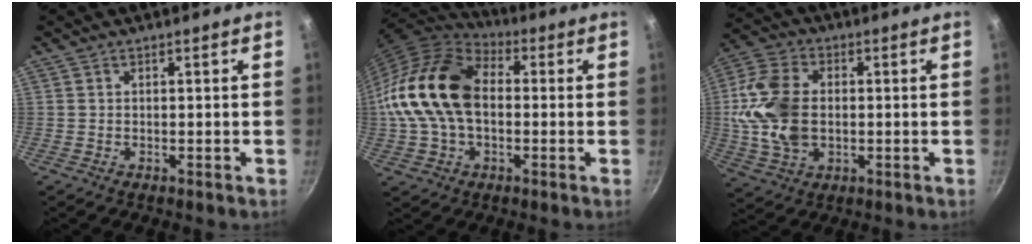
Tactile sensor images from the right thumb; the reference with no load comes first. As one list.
[{"total": 18.9, "force": [0.3, 12.7, 14.0], "torque": [-0.258, 0.036, -0.008]}, {"total": 14.3, "force": [0.1, 9.7, 10.5], "torque": [-0.200, 0.010, -0.002]}]